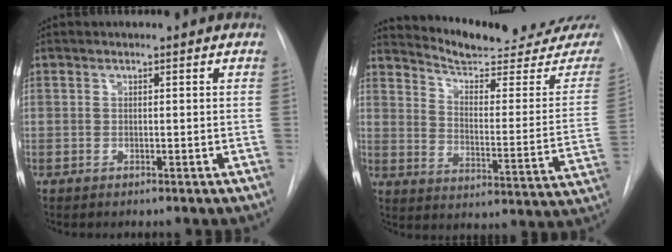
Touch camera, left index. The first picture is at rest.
{"total": 19.8, "force": [18.8, 1.5, 6.3], "torque": [-0.090, -0.095, 0.240]}